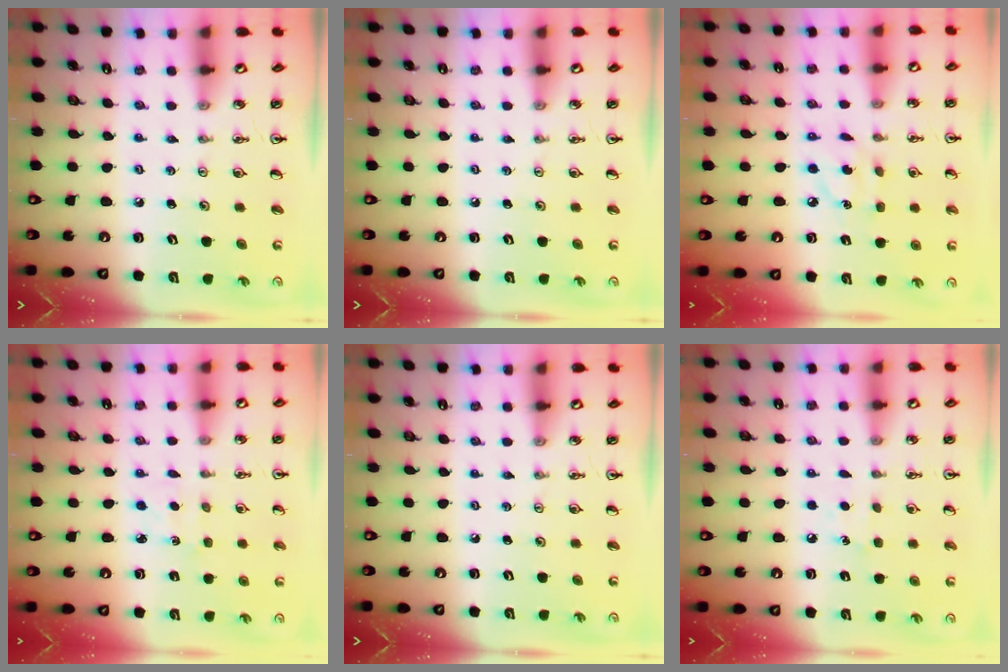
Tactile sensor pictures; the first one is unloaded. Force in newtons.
{"total": 0.0}
{"total": 5.3, "press": 5.3, "slide": 0.2}
{"total": 2.2, "press": 2.2, "slide": 0.3}
{"total": 0.0}
{"total": 6.4, "press": 6.4, "slide": 0.8}